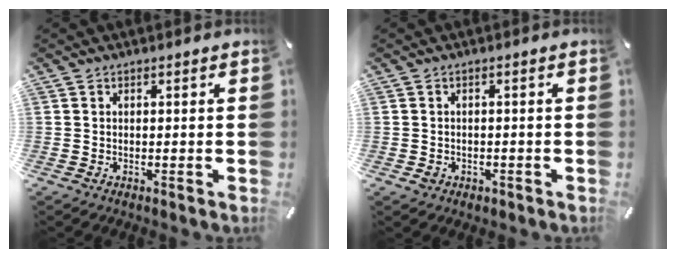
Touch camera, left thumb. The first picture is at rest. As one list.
[{"total": 2.1, "force": [-0.9, 1.8, 0.7], "torque": [-0.012, 0.005, -0.018]}]